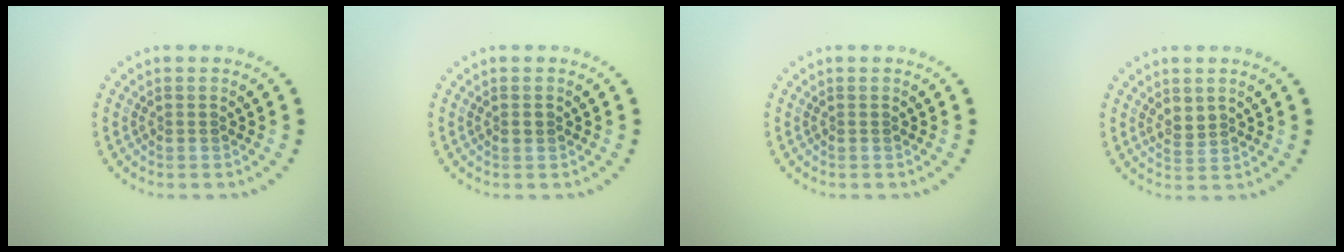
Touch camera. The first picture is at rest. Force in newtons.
{"total": 0.7, "press": 0.7, "slide": 0.1}
{"total": 0.0}
{"total": 1.3, "press": 1.2, "slide": 0.5}